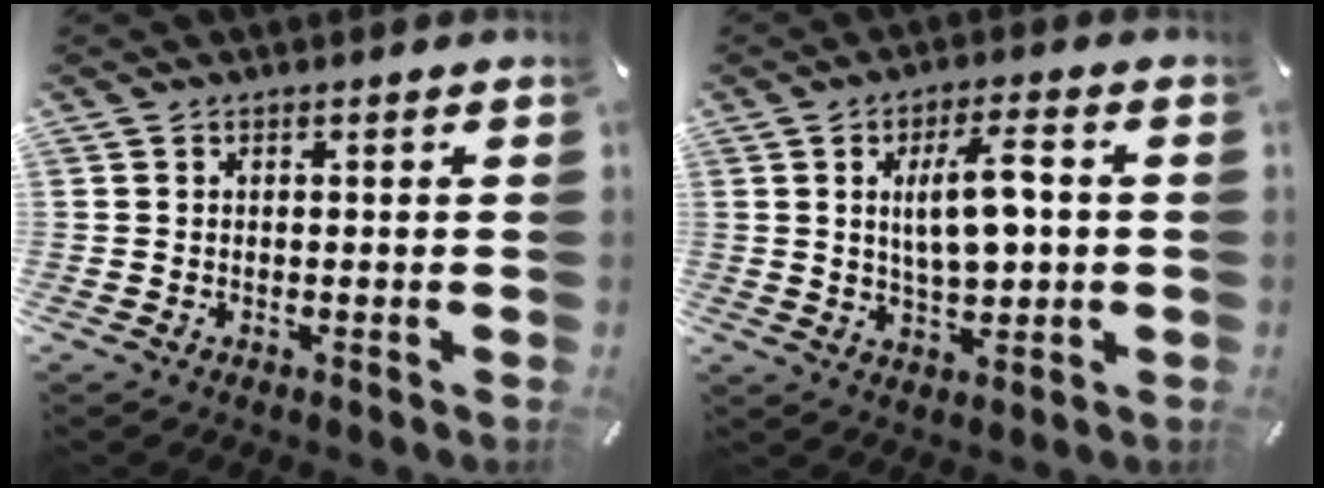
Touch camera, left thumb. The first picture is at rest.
{"total": 10.4, "force": [1.3, 4.4, 9.3], "torque": [-0.167, 0.004, 0.017]}